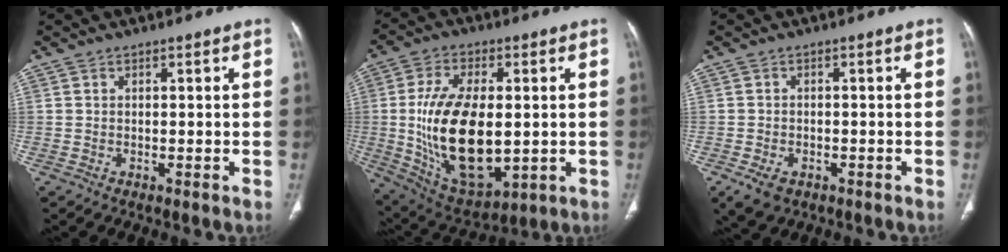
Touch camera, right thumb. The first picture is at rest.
{"total": 20.8, "force": [-0.5, 10.7, 17.8], "torque": [-0.323, -0.014, 0.012]}
{"total": 5.3, "force": [-2.7, 3.5, 2.9], "torque": [-0.053, 0.004, -0.035]}